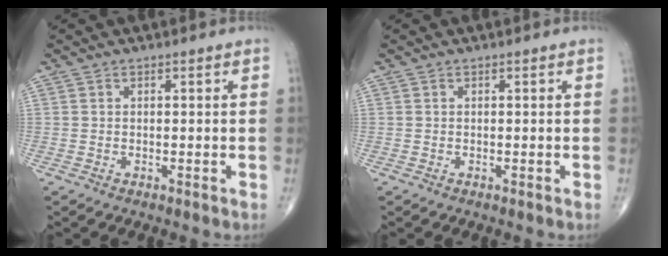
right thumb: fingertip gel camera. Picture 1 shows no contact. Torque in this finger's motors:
{"motor_torque": [0.00, 0.00, -0.03, 0.03, 0.03]}